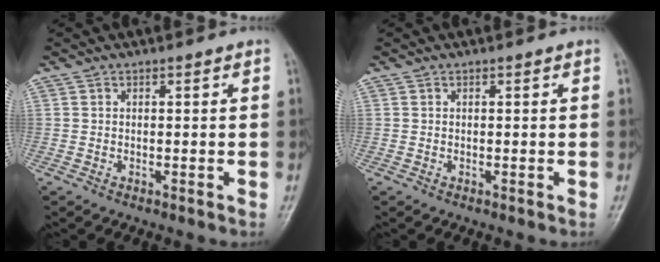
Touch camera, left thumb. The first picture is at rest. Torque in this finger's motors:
{"motor_torque": [0.03, 0.07, -0.11, -0.07, 0.00]}